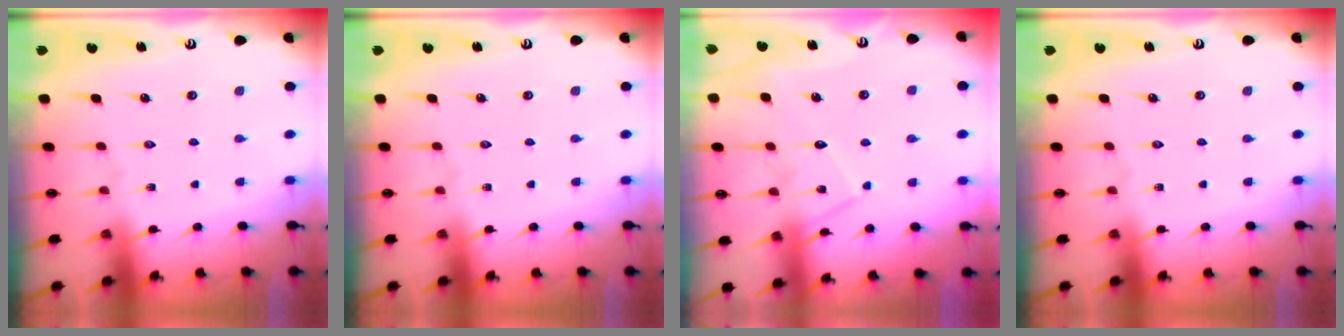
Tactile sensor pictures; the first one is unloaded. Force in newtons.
{"total": 0.0}
{"total": 10.4, "press": 10.4, "slide": 0.7}
{"total": 0.0}